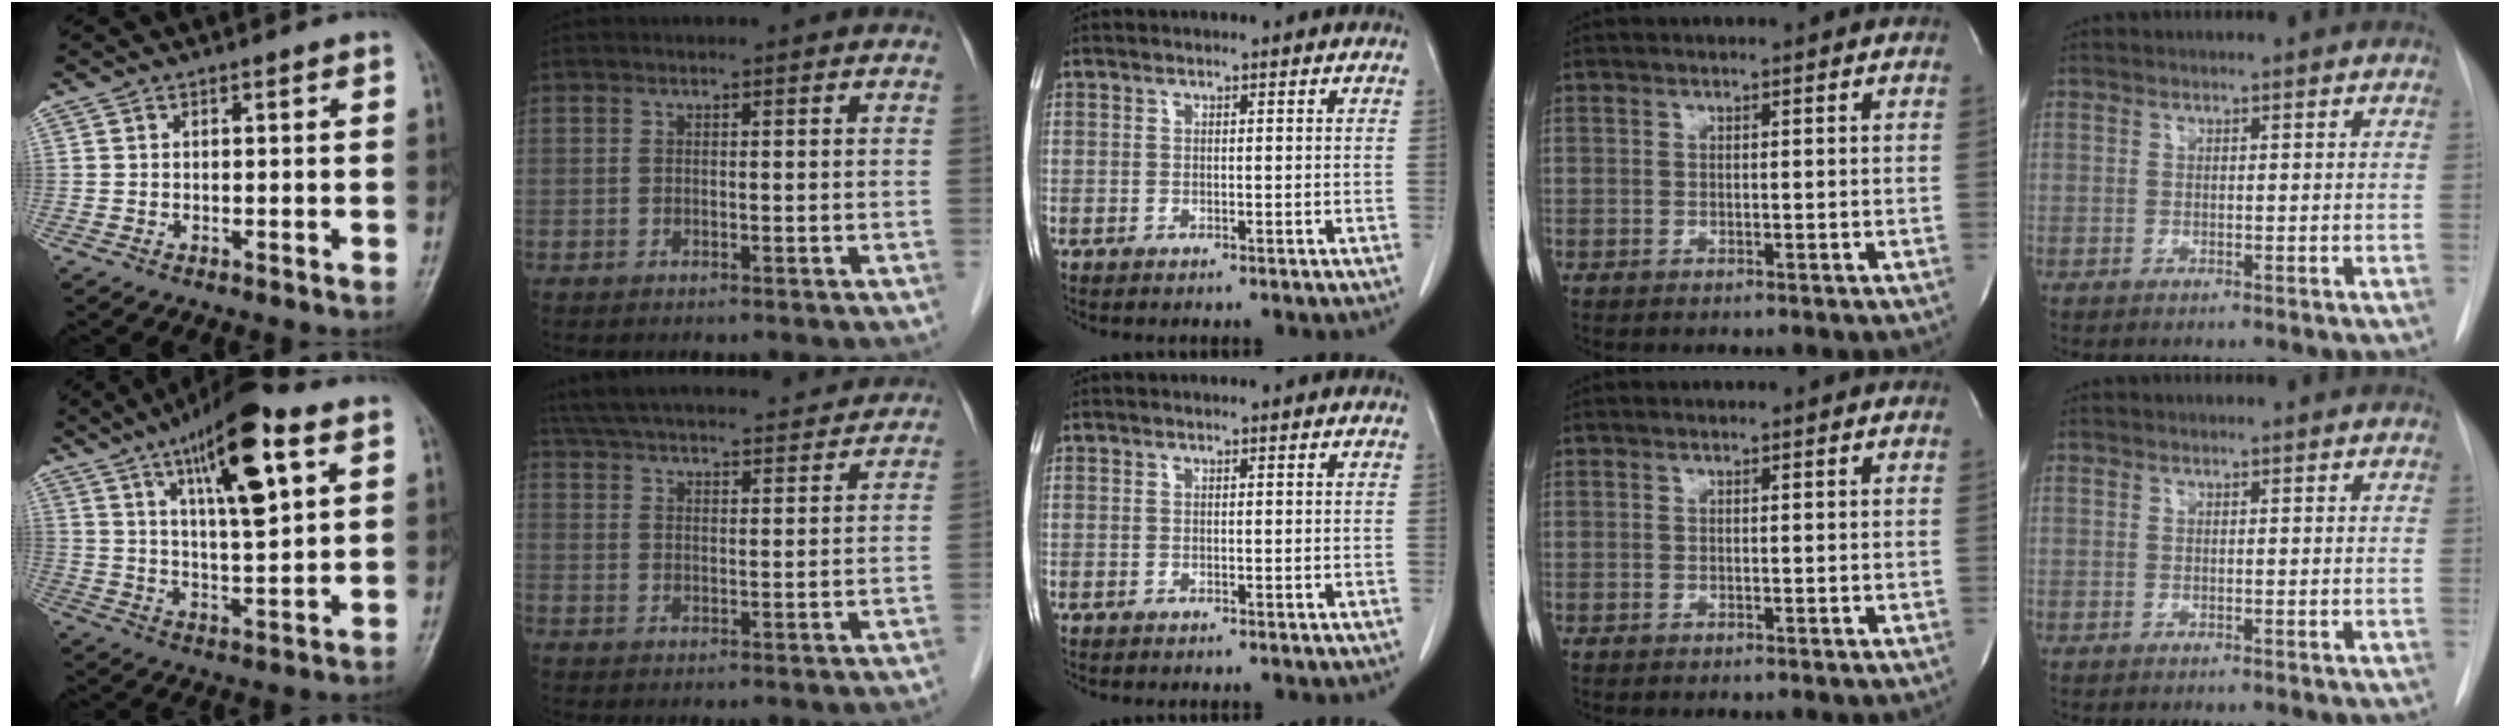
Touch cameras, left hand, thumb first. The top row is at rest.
{"thumb": {"total": 16.9, "force": [7.7, 4.7, 14.3], "torque": [-0.218, -0.017, 0.126]}, "index": {"total": 23.9, "force": [22.0, 3.9, 8.5], "torque": [-0.155, 0.026, 0.307]}}